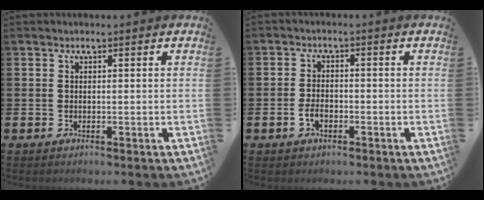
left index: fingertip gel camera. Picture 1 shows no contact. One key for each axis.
{"total": 2.4, "fx": -0.9, "fy": 1.4, "fz": 1.7, "tx": -0.025, "ty": 0.000, "tz": -0.020}